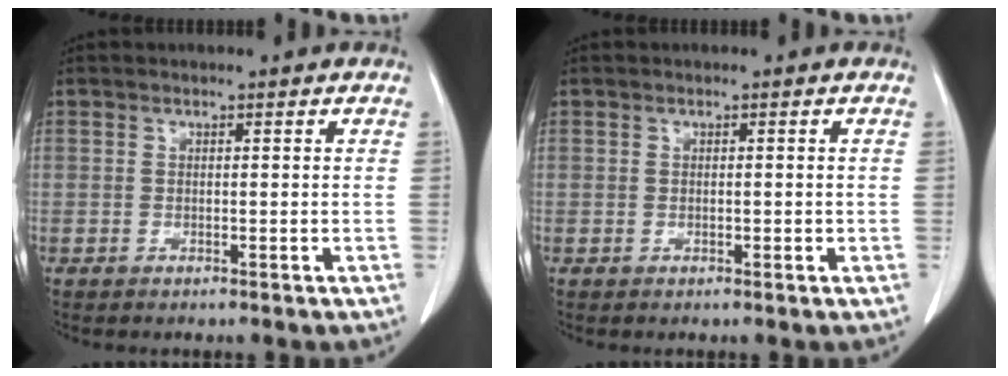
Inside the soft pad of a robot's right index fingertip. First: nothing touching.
{"total": 1.3, "force": [-0.2, 0.8, 1.0], "torque": [-0.025, 0.002, 0.001]}